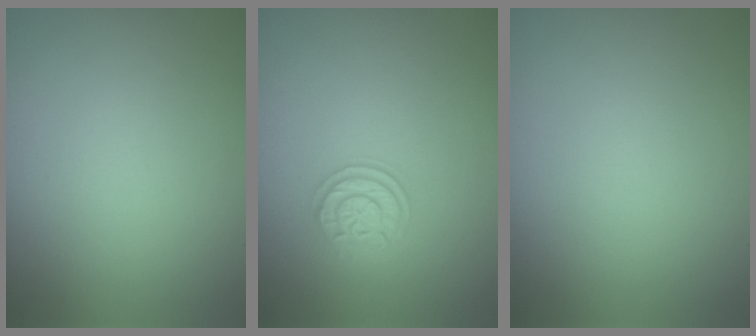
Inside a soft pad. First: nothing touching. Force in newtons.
{"total": 2.1, "press": 2.1, "slide": 0.3}
{"total": 0.0}